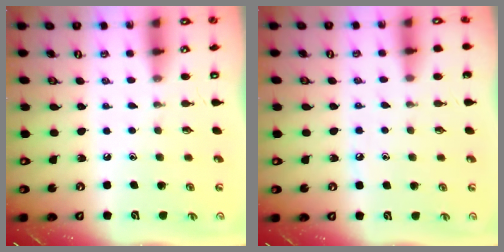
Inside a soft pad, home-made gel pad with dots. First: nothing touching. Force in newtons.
{"total": 6.2, "press": 6.2, "slide": 0.7}